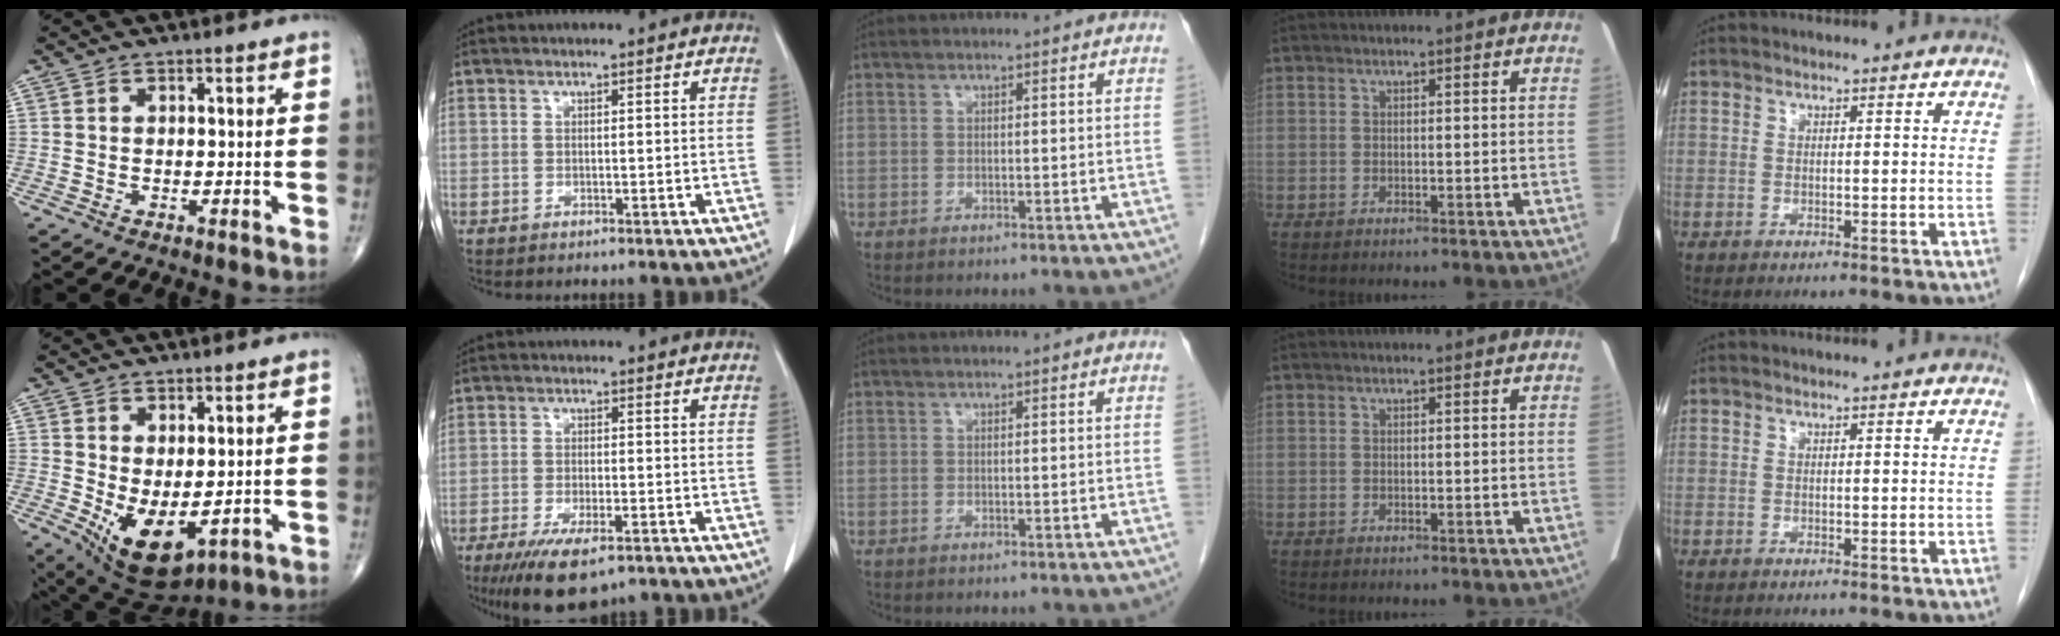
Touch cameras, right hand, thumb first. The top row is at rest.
{"thumb": {"total": 9.9, "force": [-1.4, 5.2, 8.3], "torque": [-0.128, -0.010, 0.004]}, "index": {"total": 9.5, "force": [-6.4, 2.9, 6.4], "torque": [-0.107, -0.017, -0.101]}}